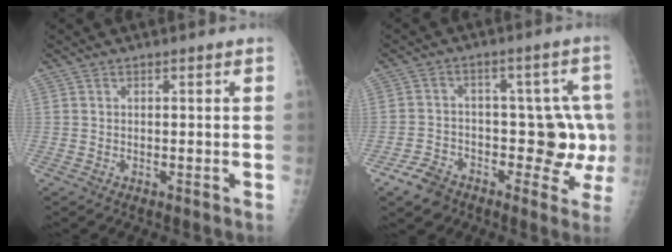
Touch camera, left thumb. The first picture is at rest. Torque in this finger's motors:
{"motor_torque": [-0.01, 0.15, -0.10, 0.17, 0.13]}